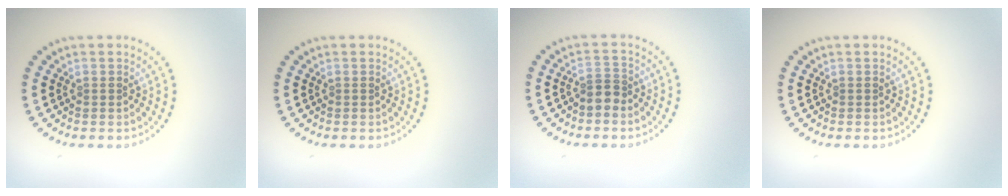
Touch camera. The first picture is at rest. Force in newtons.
{"total": 0.0}
{"total": 1.9, "press": 1.5, "slide": 1.1}
{"total": 0.0}